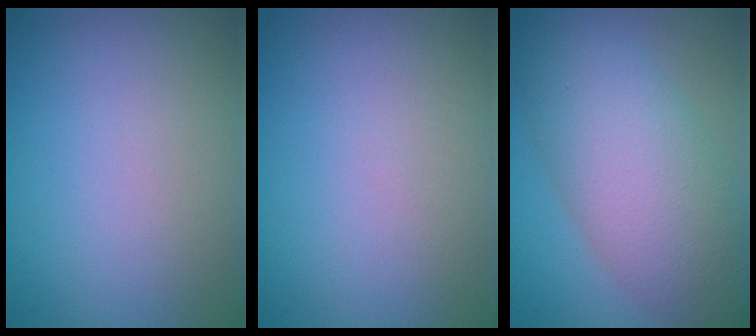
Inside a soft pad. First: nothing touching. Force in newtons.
{"total": 0.0}
{"total": 8.6, "press": 8.6, "slide": 0.6}